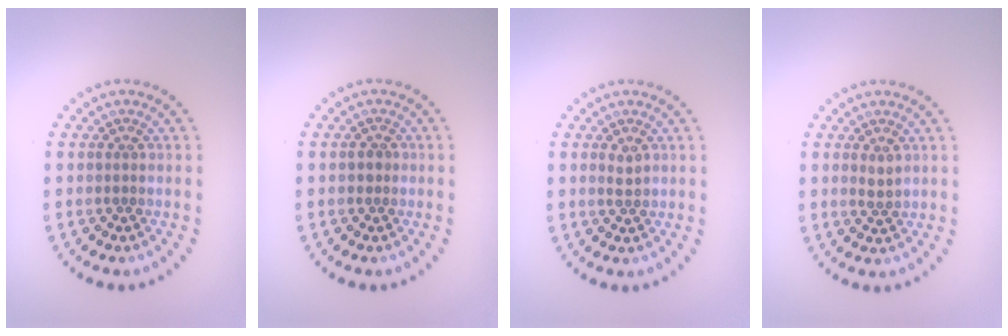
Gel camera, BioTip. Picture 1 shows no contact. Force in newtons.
{"total": 1.0, "press": 0.8, "slide": 0.5}
{"total": 1.1, "press": 1.1, "slide": 0.3}
{"total": 0.8, "press": 0.8, "slide": 0.2}